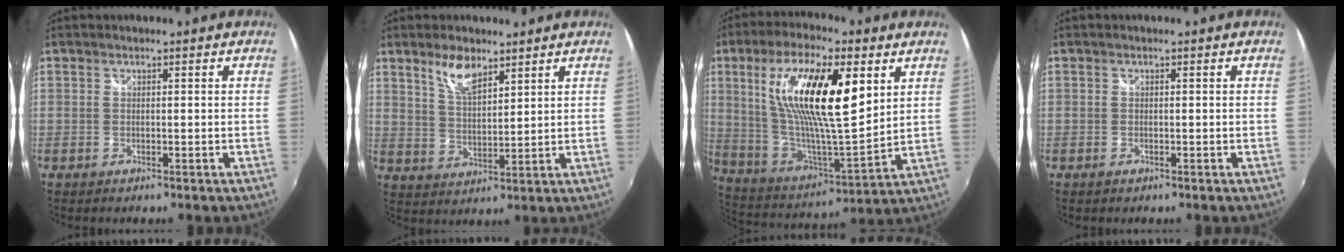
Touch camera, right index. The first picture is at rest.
{"total": 6.6, "force": [4.6, 2.6, 4.1], "torque": [-0.073, 0.003, 0.089]}
{"total": 23.4, "force": [8.3, 6.9, 20.7], "torque": [-0.377, 0.007, 0.151]}
{"total": 0.6, "force": [-0.4, 0.4, 0.2], "torque": [-0.004, -0.003, -0.010]}